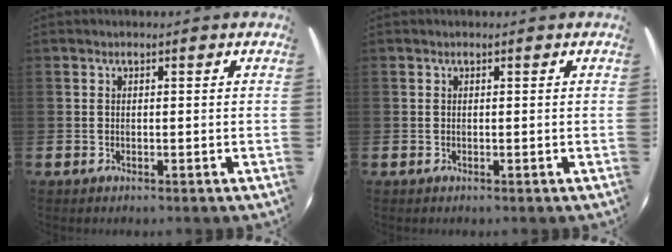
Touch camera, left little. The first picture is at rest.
{"total": 0.0}